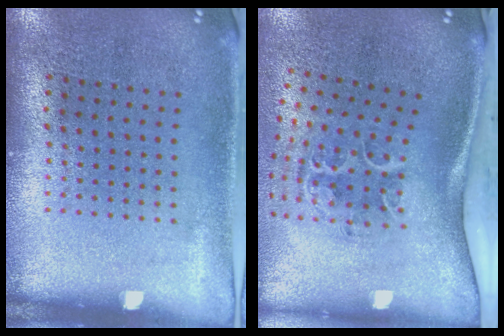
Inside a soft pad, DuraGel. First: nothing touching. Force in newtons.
{"total": 2.1, "press": 1.4, "slide": 1.6}